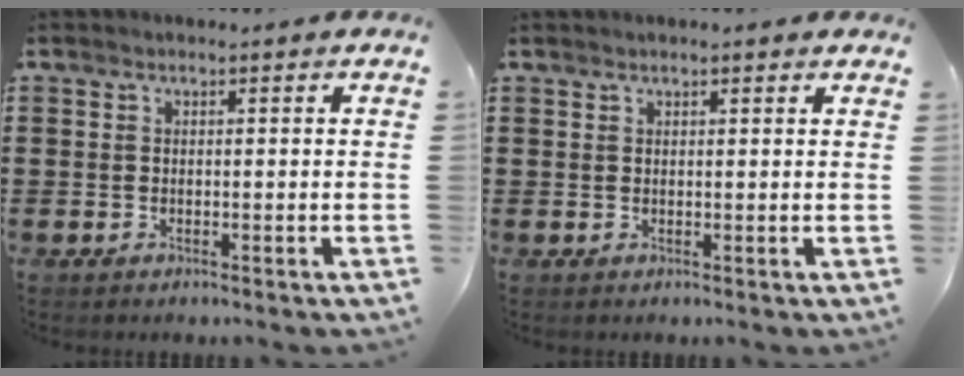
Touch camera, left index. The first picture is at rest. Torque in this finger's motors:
{"motor_torque": [0.68, -0.60, 0.59, 0.05]}